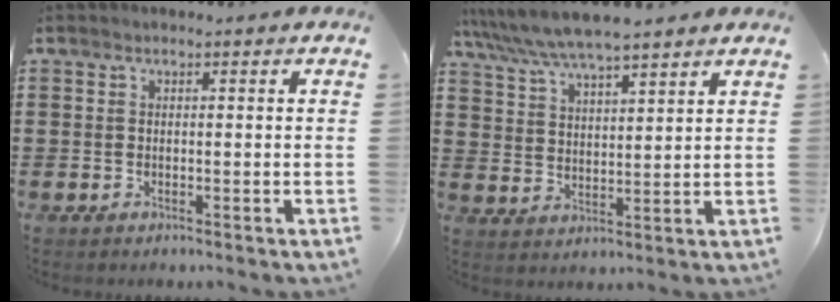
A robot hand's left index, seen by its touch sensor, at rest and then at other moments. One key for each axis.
{"total": 7.0, "fx": 6.4, "fy": 1.0, "fz": 2.6, "tx": -0.073, "ty": -0.022, "tz": 0.114}